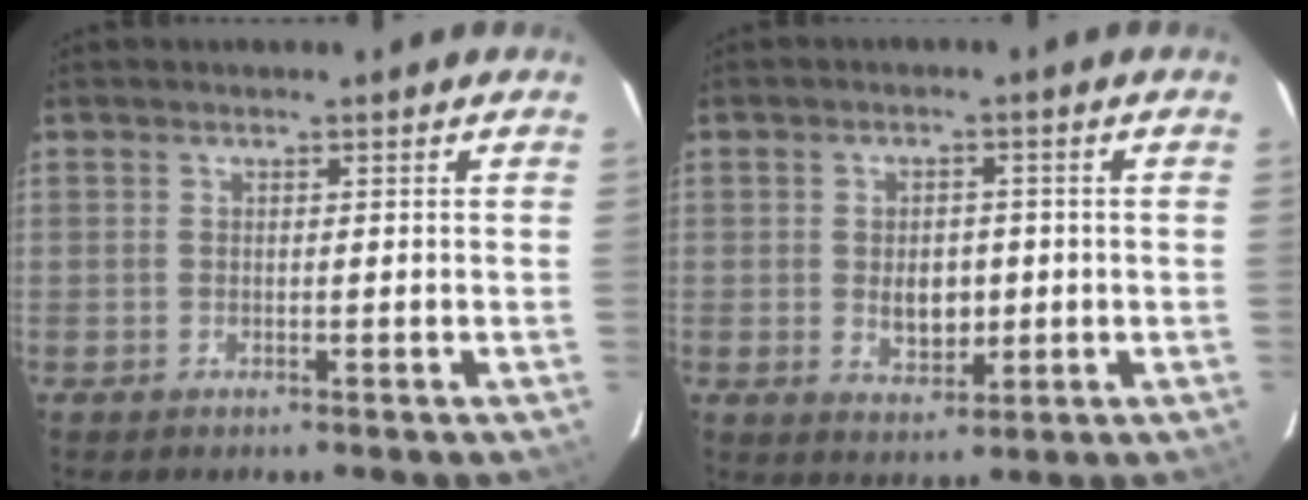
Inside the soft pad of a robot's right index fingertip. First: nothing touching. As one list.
[{"total": 5.9, "force": [-0.5, 3.9, 4.4], "torque": [-0.079, -0.003, 0.000]}]